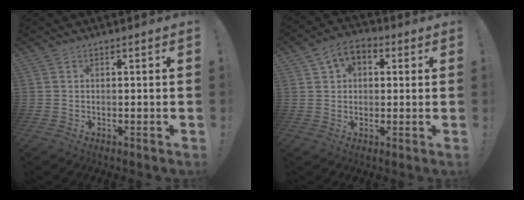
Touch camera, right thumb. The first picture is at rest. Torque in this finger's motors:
{"motor_torque": [0.28, -0.09, 0.07, 0.38, 0.00]}